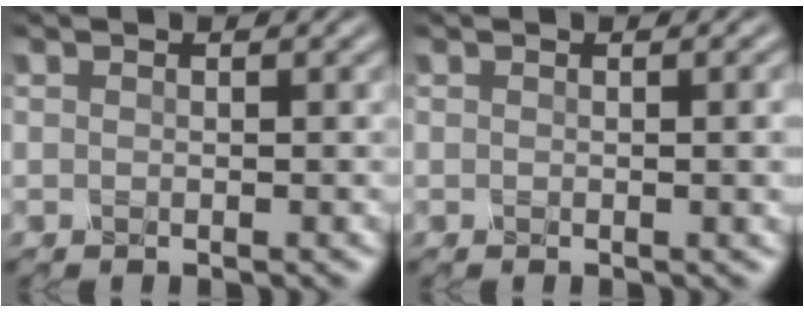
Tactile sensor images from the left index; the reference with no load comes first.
{"total": 3.0, "force": [0.3, 1.4, 2.6], "torque": [-0.007, 0.023, -0.007]}